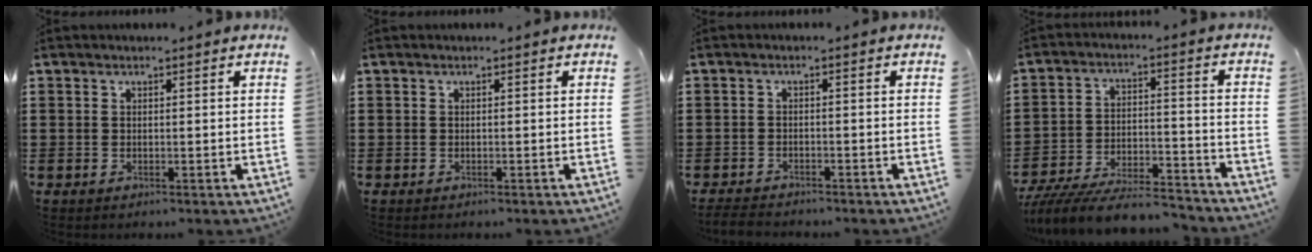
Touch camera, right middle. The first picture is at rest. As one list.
[{"total": 0.0}, {"total": 2.1, "force": [-2.1, 0.2, 0.2], "torque": [-0.016, -0.006, -0.046]}, {"total": 9.2, "force": [-8.6, 1.2, 3.2], "torque": [-0.060, 0.013, -0.167]}]